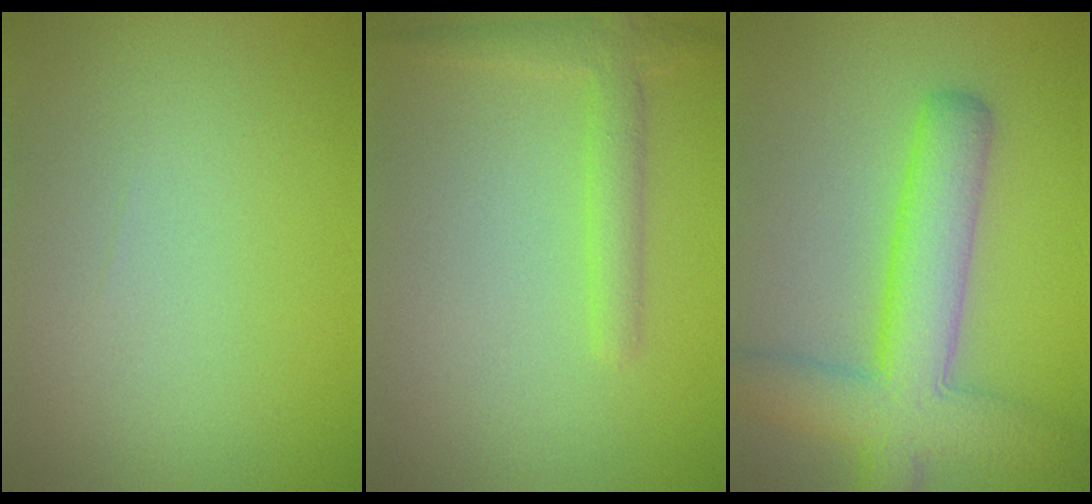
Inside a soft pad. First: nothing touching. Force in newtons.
{"total": 1.7, "press": 1.7, "slide": 0.1}
{"total": 7.9, "press": 7.9, "slide": 0.3}